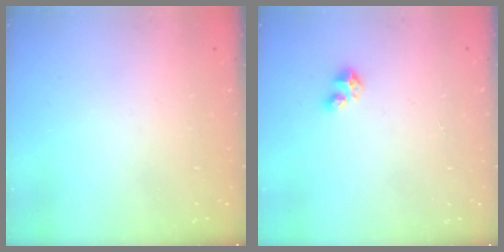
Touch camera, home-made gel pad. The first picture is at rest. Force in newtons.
{"total": 2.9, "press": 2.9, "slide": 0.3}